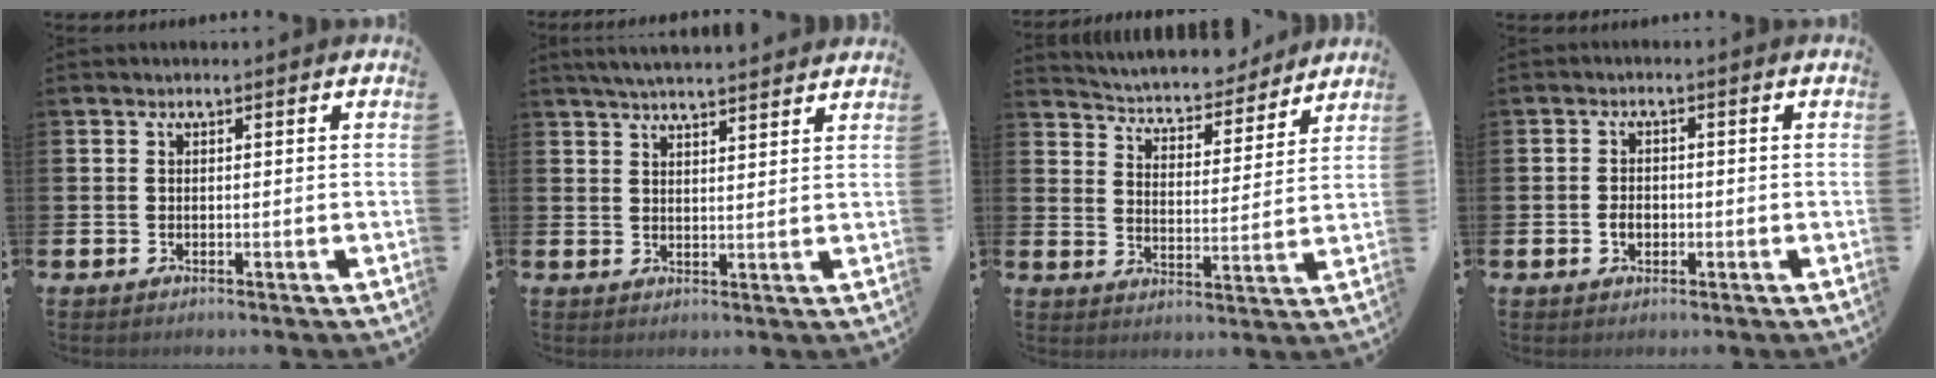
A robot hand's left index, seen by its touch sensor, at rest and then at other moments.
{"total": 4.3, "force": [4.2, -0.1, 0.8], "torque": [-0.024, -0.018, 0.076]}
{"total": 5.4, "force": [5.2, 1.3, 0.4], "torque": [-0.038, -0.046, 0.086]}
{"total": 2.0, "force": [-0.5, 1.5, 1.2], "torque": [-0.014, 0.002, -0.013]}